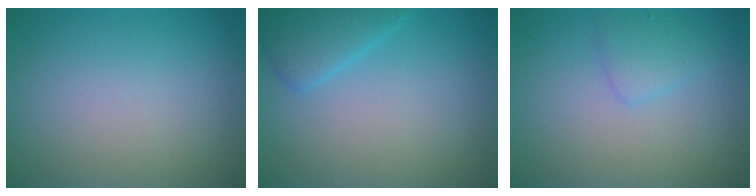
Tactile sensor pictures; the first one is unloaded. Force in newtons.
{"total": 2.8, "press": 2.8, "slide": 0.2}
{"total": 1.7, "press": 1.7, "slide": 0.0}